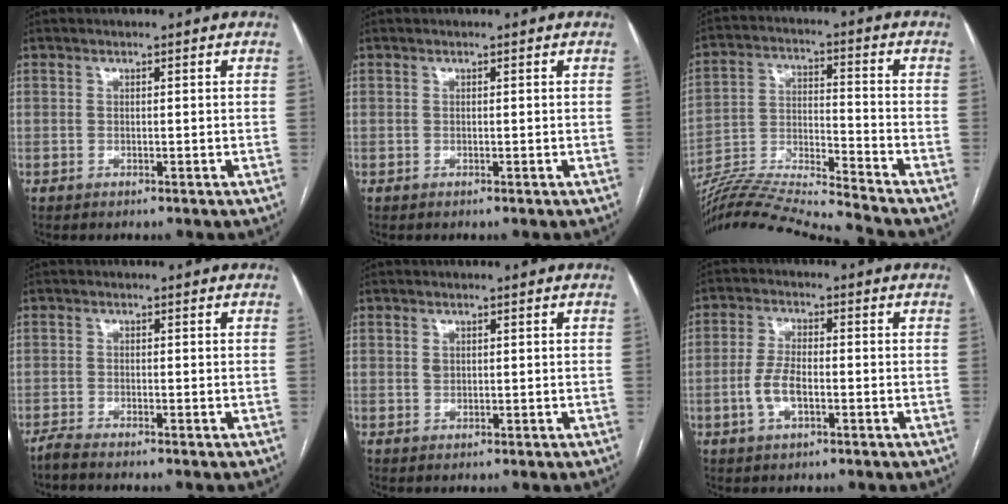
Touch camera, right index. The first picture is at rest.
{"total": 0.0}
{"total": 17.8, "force": [-16.7, -2.7, 5.5], "torque": [-0.096, 0.002, -0.288]}
{"total": 2.2, "force": [-2.0, -0.5, 0.7], "torque": [-0.016, -0.003, -0.038]}
{"total": 1.1, "force": [0.5, 0.8, 0.5], "torque": [-0.013, 0.002, 0.011]}
{"total": 5.0, "force": [-1.3, 2.1, 4.4], "torque": [-0.099, 0.006, -0.025]}